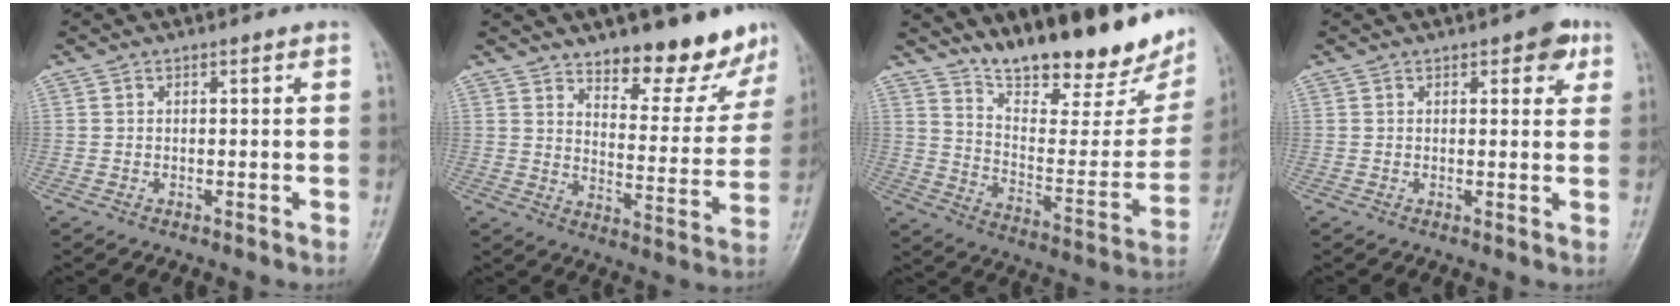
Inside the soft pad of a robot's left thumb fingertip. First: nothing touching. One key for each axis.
{"total": 13.8, "fx": 11.0, "fy": 4.6, "fz": 7.0, "tx": -0.051, "ty": -0.090, "tz": 0.158}
{"total": 25.1, "fx": 19.2, "fy": 7.3, "fz": 14.4, "tx": -0.178, "ty": -0.103, "tz": 0.284}
{"total": 4.3, "fx": 2.1, "fy": 2.1, "fz": 3.1, "tx": -0.018, "ty": -0.004, "tz": 0.018}